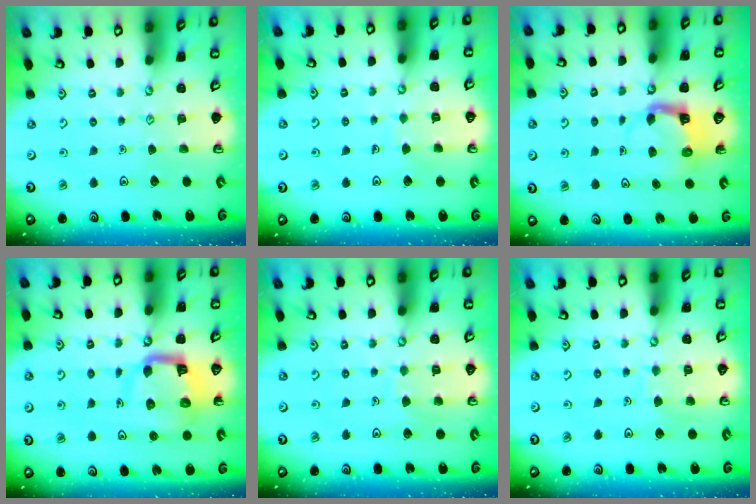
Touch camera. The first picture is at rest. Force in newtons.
{"total": 3.8, "press": 3.8, "slide": 0.3}
{"total": 4.3, "press": 4.3, "slide": 0.2}
{"total": 9.0, "press": 9.0, "slide": 1.1}
{"total": 5.3, "press": 5.2, "slide": 0.2}
{"total": 5.3, "press": 5.2, "slide": 0.2}